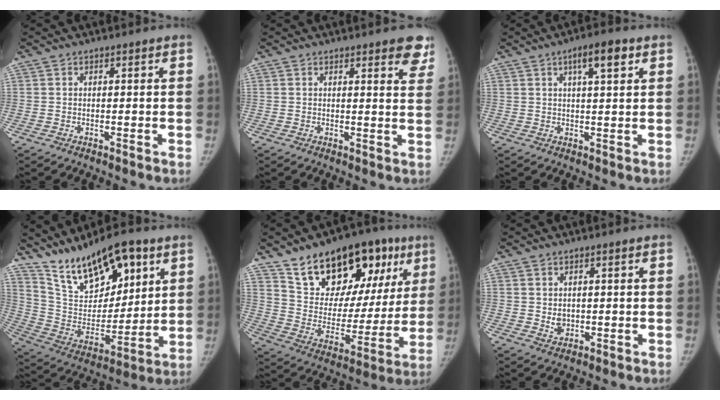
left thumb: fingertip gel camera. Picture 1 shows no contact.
{"total": 6.4, "force": [4.5, 1.9, 4.1], "torque": [-0.021, -0.019, 0.043]}
{"total": 6.1, "force": [2.9, 1.6, 5.1], "torque": [-0.073, -0.003, 0.044]}
{"total": 20.5, "force": [12.7, 9.3, 13.2], "torque": [-0.181, -0.054, 0.234]}
{"total": 25.5, "force": [14.8, 13.8, 15.5], "torque": [-0.180, -0.032, 0.240]}
{"total": 2.6, "force": [0.1, 2.1, 1.4], "torque": [-0.013, -0.003, 0.010]}